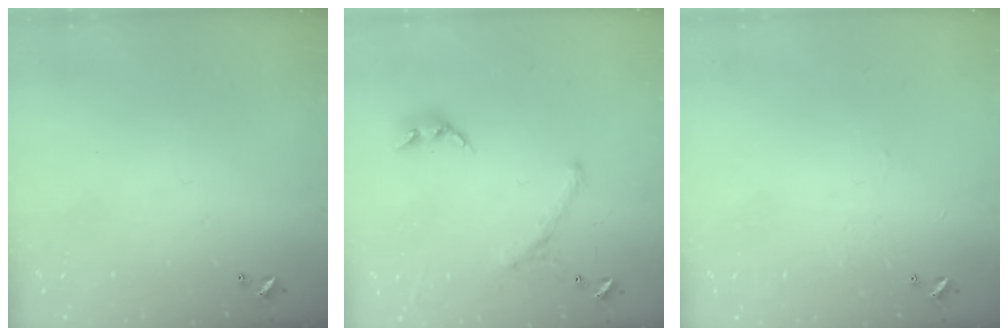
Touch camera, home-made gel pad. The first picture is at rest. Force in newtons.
{"total": 1.2, "press": 0.5, "slide": 1.1}
{"total": 2.3, "press": 2.3, "slide": 0.4}